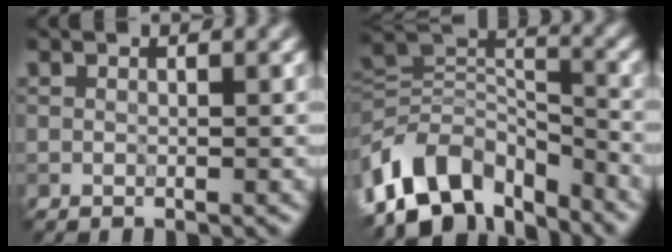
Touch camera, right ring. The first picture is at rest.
{"total": 10.1, "force": [-5.9, 6.0, 5.5], "torque": [-0.090, 0.013, -0.121]}